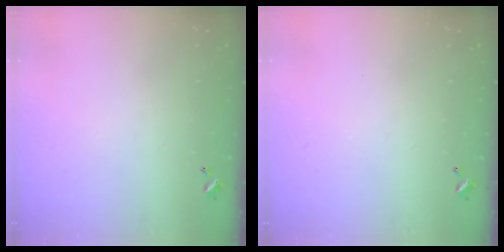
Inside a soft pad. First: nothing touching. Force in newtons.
{"total": 0.0}